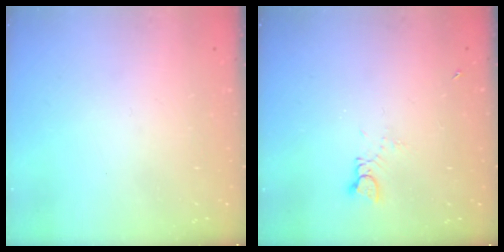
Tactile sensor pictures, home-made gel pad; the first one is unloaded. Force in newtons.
{"total": 1.4, "press": 1.4, "slide": 0.2}